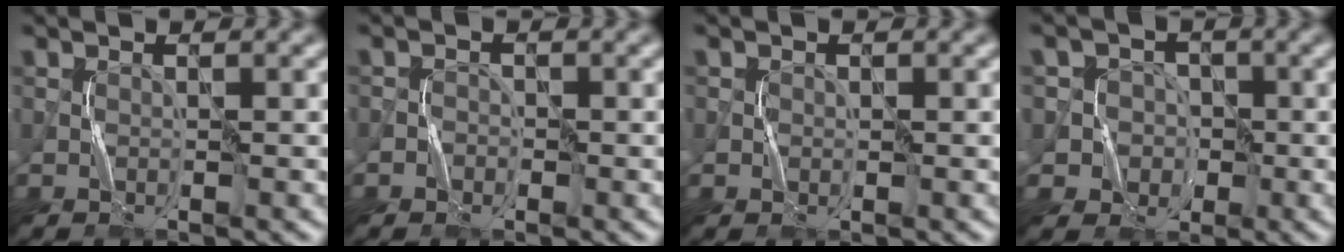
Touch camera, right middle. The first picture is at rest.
{"total": 1.0, "force": [-0.5, 0.9, 0.1], "torque": [0.008, 0.005, -0.011]}
{"total": 0.7, "force": [0.0, 0.7, 0.1], "torque": [0.002, 0.000, -0.003]}
{"total": 5.1, "force": [-0.8, 5.0, 0.7], "torque": [0.002, 0.024, -0.032]}